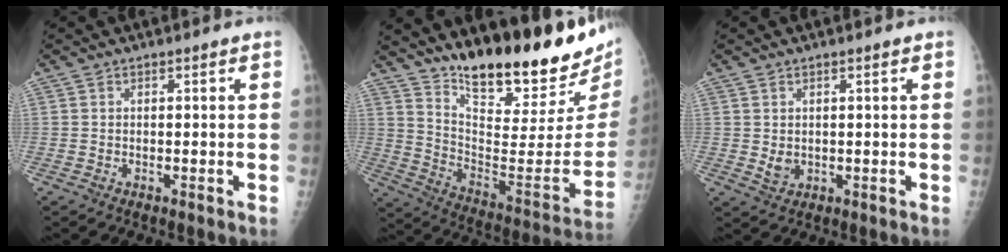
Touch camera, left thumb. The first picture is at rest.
{"total": 26.5, "force": [20.6, 6.3, 15.5], "torque": [-0.212, -0.132, 0.312]}
{"total": 2.5, "force": [0.5, 1.7, 1.8], "torque": [-0.023, -0.009, 0.017]}